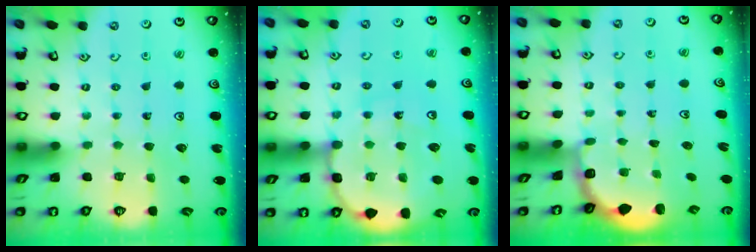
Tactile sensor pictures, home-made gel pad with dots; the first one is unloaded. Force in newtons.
{"total": 10.8, "press": 10.5, "slide": 2.6}
{"total": 1.8, "press": 1.6, "slide": 0.7}